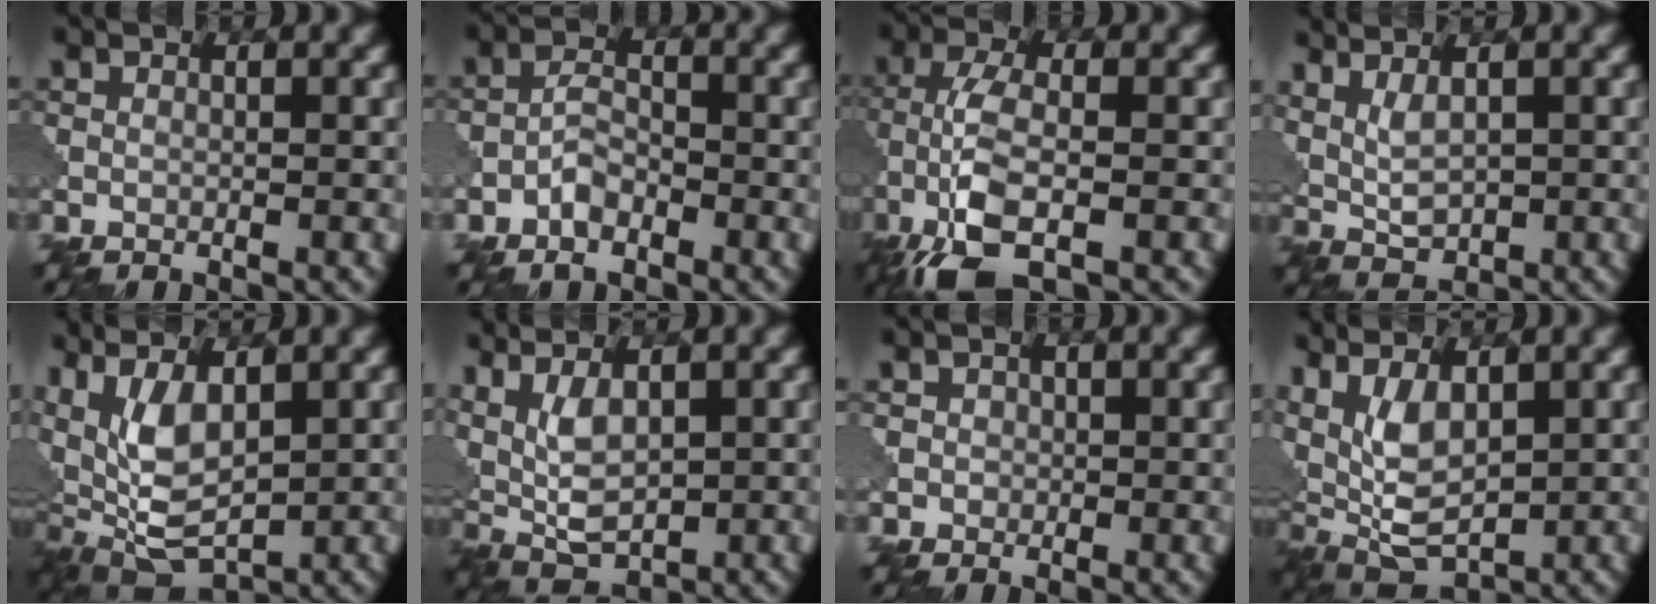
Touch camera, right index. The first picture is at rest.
{"total": 2.9, "force": [-1.7, 1.6, 1.7], "torque": [-0.028, 0.006, -0.038]}
{"total": 7.3, "force": [-3.9, 2.4, 5.7], "torque": [-0.126, -0.001, -0.083]}
{"total": 3.0, "force": [1.4, 1.1, 2.4], "torque": [-0.054, -0.004, 0.036]}
{"total": 8.6, "force": [2.2, 4.0, 7.3], "torque": [-0.159, -0.005, 0.041]}
{"total": 5.0, "force": [1.6, 2.2, 4.2], "torque": [-0.092, -0.002, 0.033]}
{"total": 1.4, "force": [0.1, 1.4, 0.3], "torque": [0.013, -0.002, 0.000]}
{"total": 7.4, "force": [2.5, 3.2, 6.2], "torque": [-0.139, -0.002, 0.049]}